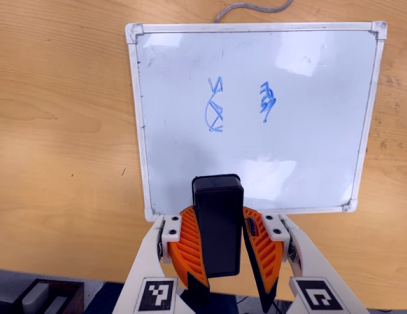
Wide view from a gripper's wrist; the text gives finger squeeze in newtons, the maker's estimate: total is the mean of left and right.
{"total": 10.0, "left": 9.8, "right": 10.2}